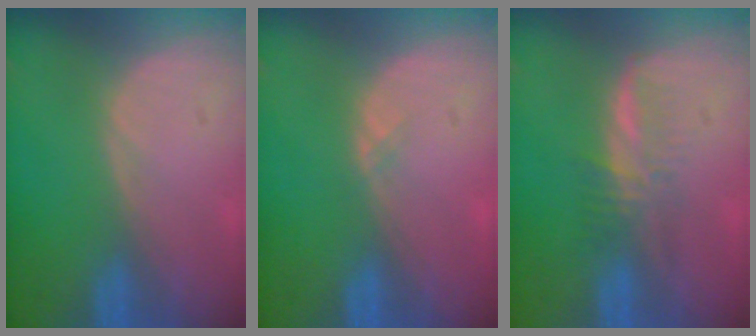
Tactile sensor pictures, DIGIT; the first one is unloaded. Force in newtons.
{"total": 0.8, "press": 0.5, "slide": 0.6}
{"total": 3.4, "press": 3.4, "slide": 0.6}